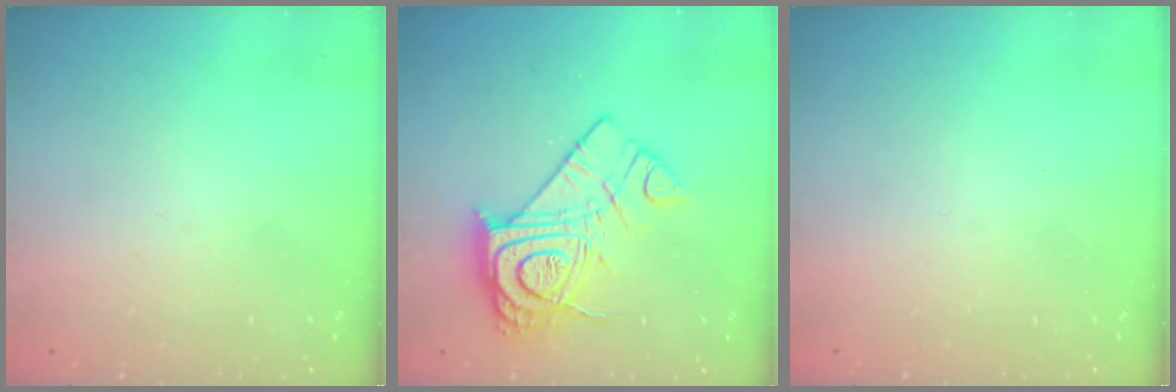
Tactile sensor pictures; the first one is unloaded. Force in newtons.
{"total": 19.5, "press": 19.4, "slide": 1.6}
{"total": 0.0}